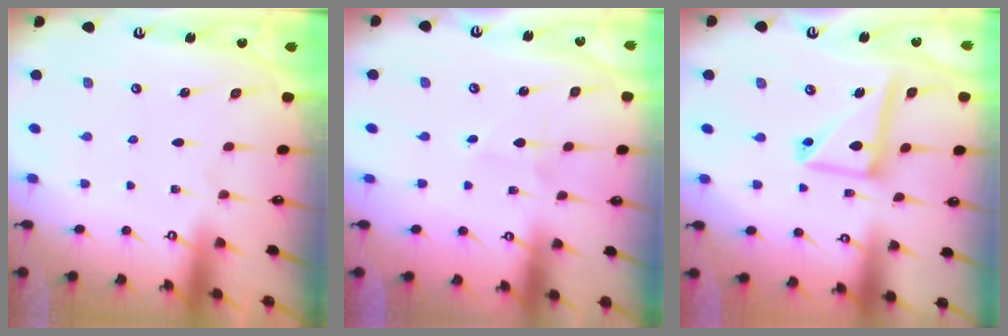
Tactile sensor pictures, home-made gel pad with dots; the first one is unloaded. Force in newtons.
{"total": 1.1, "press": 1.1, "slide": 0.1}
{"total": 14.2, "press": 14.1, "slide": 1.4}